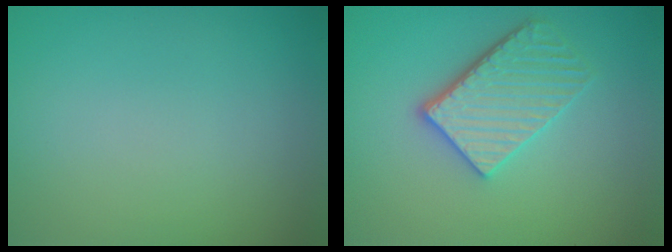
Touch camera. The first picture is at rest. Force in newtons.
{"total": 4.0, "press": 3.4, "slide": 2.1}